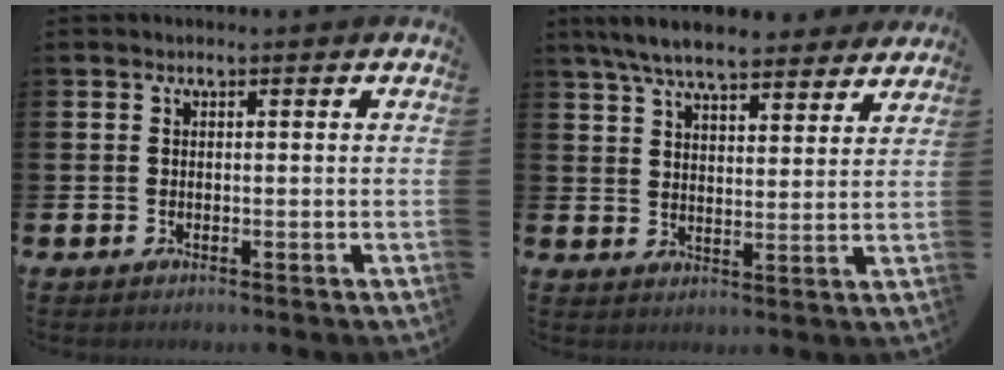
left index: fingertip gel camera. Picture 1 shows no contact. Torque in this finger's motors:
{"motor_torque": [1.08, -1.05, 0.81, 0.21]}